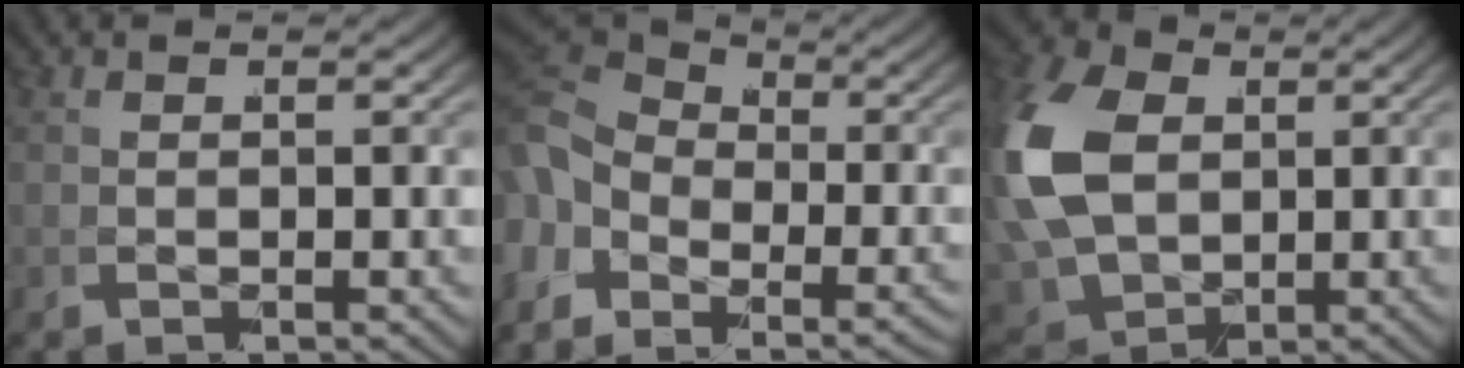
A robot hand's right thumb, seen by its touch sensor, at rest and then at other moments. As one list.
[{"total": 5.0, "force": [0.7, 3.5, 3.4], "torque": [-0.072, -0.006, 0.013]}, {"total": 12.5, "force": [0.9, 9.5, 8.0], "torque": [-0.225, -0.056, 0.049]}]